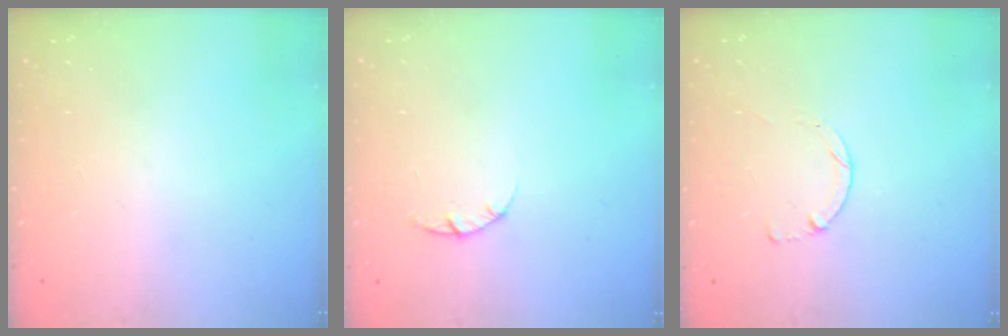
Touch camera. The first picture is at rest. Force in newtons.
{"total": 3.0, "press": 3.0, "slide": 0.4}
{"total": 0.0}